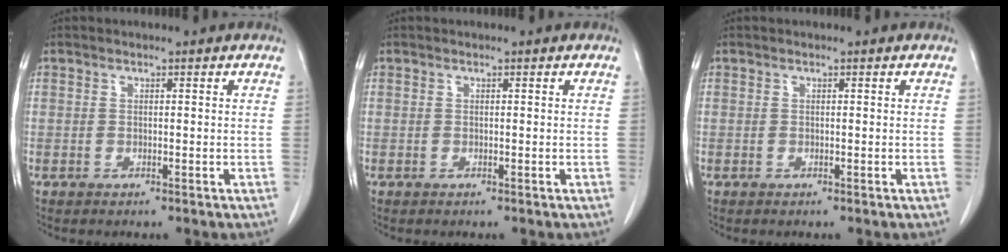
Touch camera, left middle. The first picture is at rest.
{"total": 0.0}
{"total": 0.0}